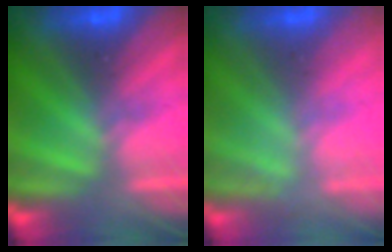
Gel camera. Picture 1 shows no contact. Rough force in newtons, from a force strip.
{"total": 2.7}